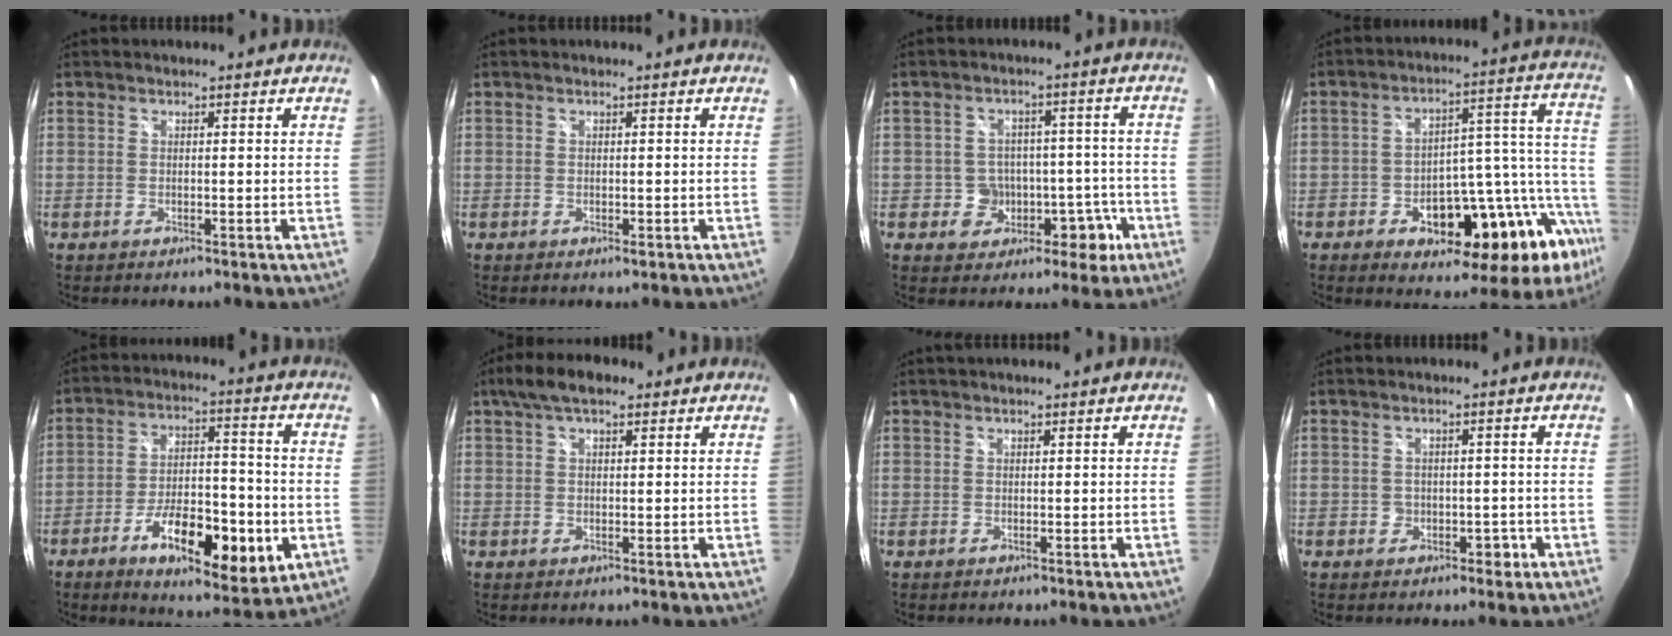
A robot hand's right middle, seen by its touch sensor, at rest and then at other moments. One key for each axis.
{"total": 0.6, "fx": -0.2, "fy": 0.3, "fz": 0.4, "tx": -0.008, "ty": -0.002, "tz": -0.004}
{"total": 8.7, "fx": -3.6, "fy": 7.4, "fz": 2.8, "tx": -0.046, "ty": 0.032, "tz": -0.033}
{"total": 23.6, "fx": -12.1, "fy": 11.3, "fz": 16.9, "tx": -0.206, "ty": 0.015, "tz": -0.162}
{"total": 17.1, "fx": -6.5, "fy": 6.1, "fz": 14.5, "tx": -0.253, "ty": -0.010, "tz": -0.092}
{"total": 6.4, "fx": 3.7, "fy": 2.7, "fz": 4.5, "tx": -0.080, "ty": 0.023, "tz": 0.061}
{"total": 1.4, "fx": 1.0, "fy": 0.3, "fz": 0.8, "tx": -0.016, "ty": 0.009, "tz": 0.012}
{"total": 2.8, "fx": -1.0, "fy": 2.5, "fz": 0.9, "tx": -0.013, "ty": 0.002, "tz": -0.011}